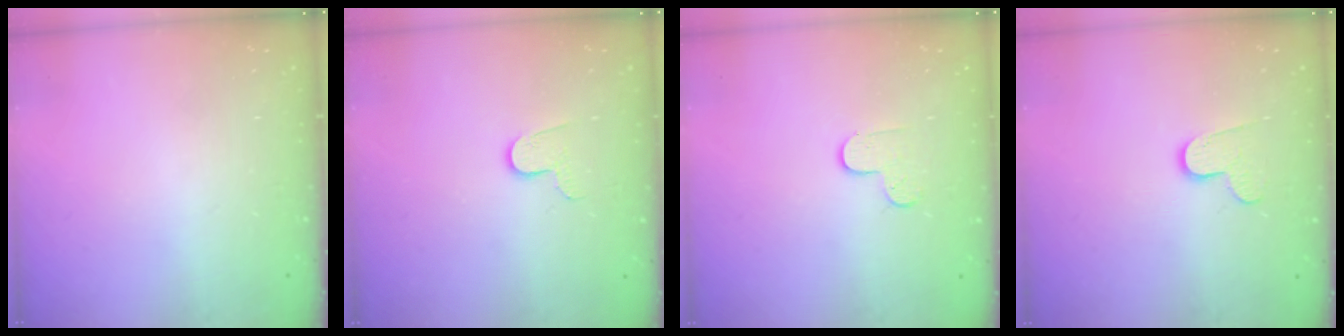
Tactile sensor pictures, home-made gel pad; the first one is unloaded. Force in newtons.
{"total": 5.9, "press": 5.8, "slide": 0.5}
{"total": 4.3, "press": 4.3, "slide": 0.4}
{"total": 7.1, "press": 7.1, "slide": 0.5}